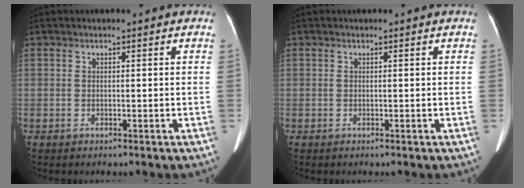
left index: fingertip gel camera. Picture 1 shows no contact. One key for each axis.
{"total": 0.0}